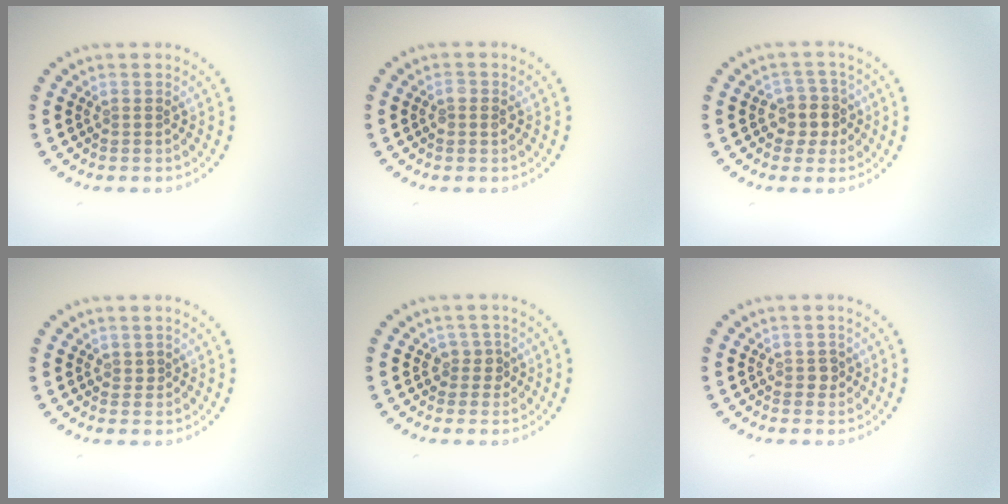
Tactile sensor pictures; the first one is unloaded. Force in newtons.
{"total": 1.1, "press": 1.1, "slide": 0.0}
{"total": 2.8, "press": 2.4, "slide": 1.4}
{"total": 0.6, "press": 0.2, "slide": 0.6}
{"total": 1.6, "press": 1.3, "slide": 1.0}
{"total": 0.9, "press": 0.9, "slide": 0.2}